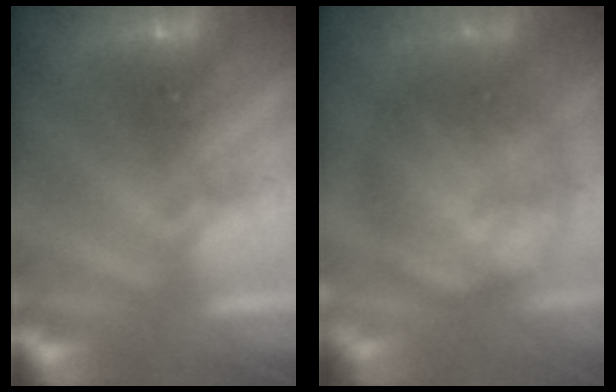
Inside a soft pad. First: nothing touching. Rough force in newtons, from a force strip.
{"total": 7.4}